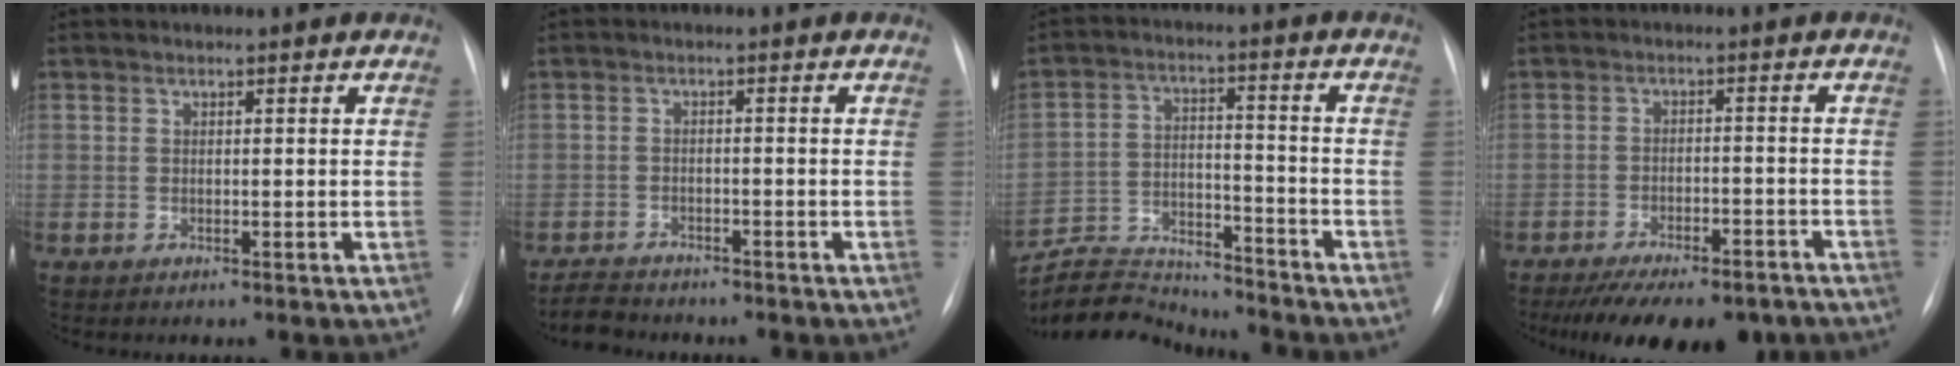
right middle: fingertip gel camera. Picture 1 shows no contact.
{"total": 4.3, "force": [-4.0, 1.4, 0.7], "torque": [-0.016, -0.011, -0.066]}
{"total": 12.6, "force": [-12.5, 1.1, 1.1], "torque": [-0.022, 0.021, -0.208]}
{"total": 16.0, "force": [-12.9, 5.5, 7.8], "torque": [-0.123, -0.008, -0.174]}